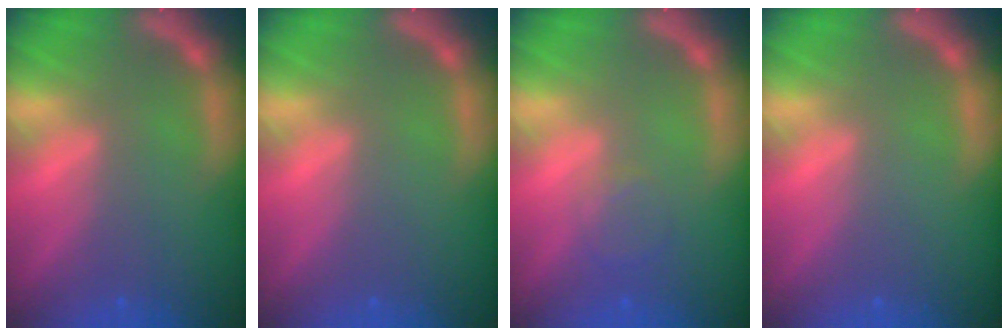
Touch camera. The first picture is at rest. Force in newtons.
{"total": 0.0}
{"total": 2.0}
{"total": 0.0}